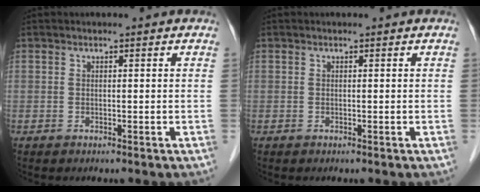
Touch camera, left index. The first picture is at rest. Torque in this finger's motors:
{"motor_torque": [-0.11, -0.03, 0.04, 0.01]}